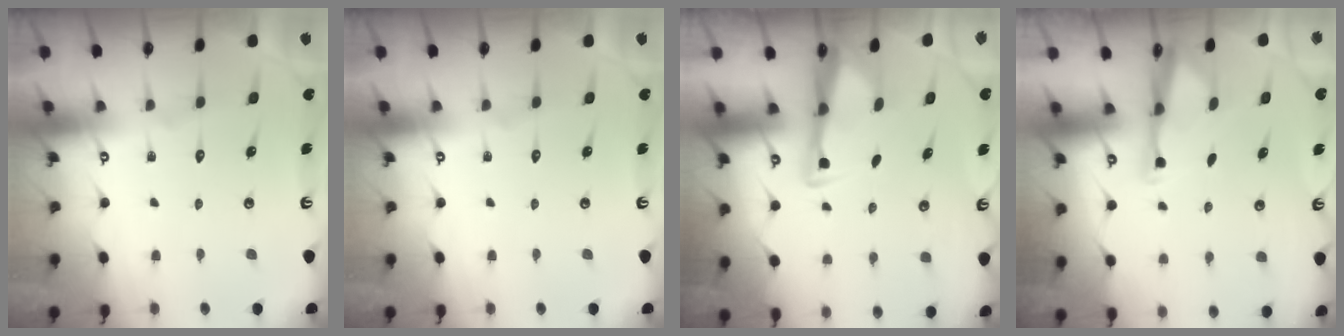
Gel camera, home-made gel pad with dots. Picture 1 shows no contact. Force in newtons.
{"total": 0.0}
{"total": 3.2, "press": 3.1, "slide": 0.8}
{"total": 3.1, "press": 3.1, "slide": 0.6}